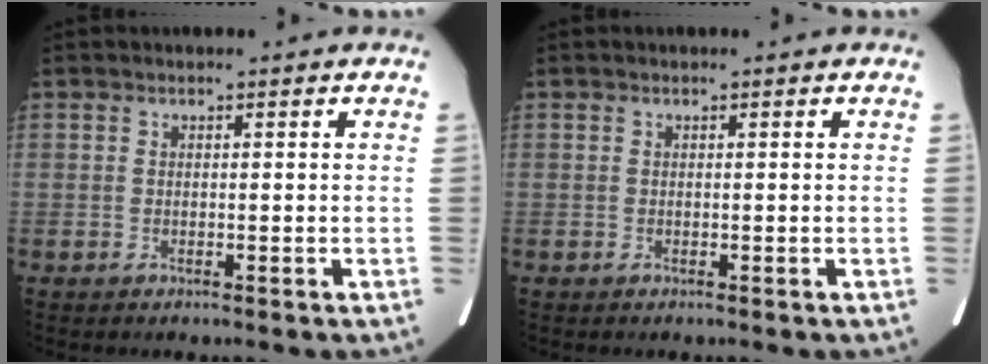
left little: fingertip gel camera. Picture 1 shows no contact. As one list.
[{"total": 0.0}]